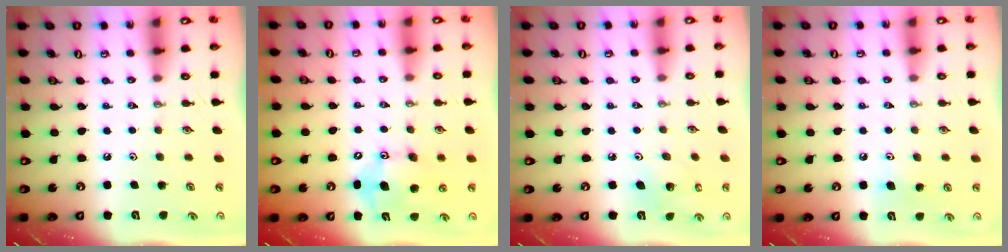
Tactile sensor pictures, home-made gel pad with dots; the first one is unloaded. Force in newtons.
{"total": 11.8, "press": 11.6, "slide": 1.9}
{"total": 4.7, "press": 4.2, "slide": 2.1}
{"total": 5.8, "press": 5.6, "slide": 1.5}